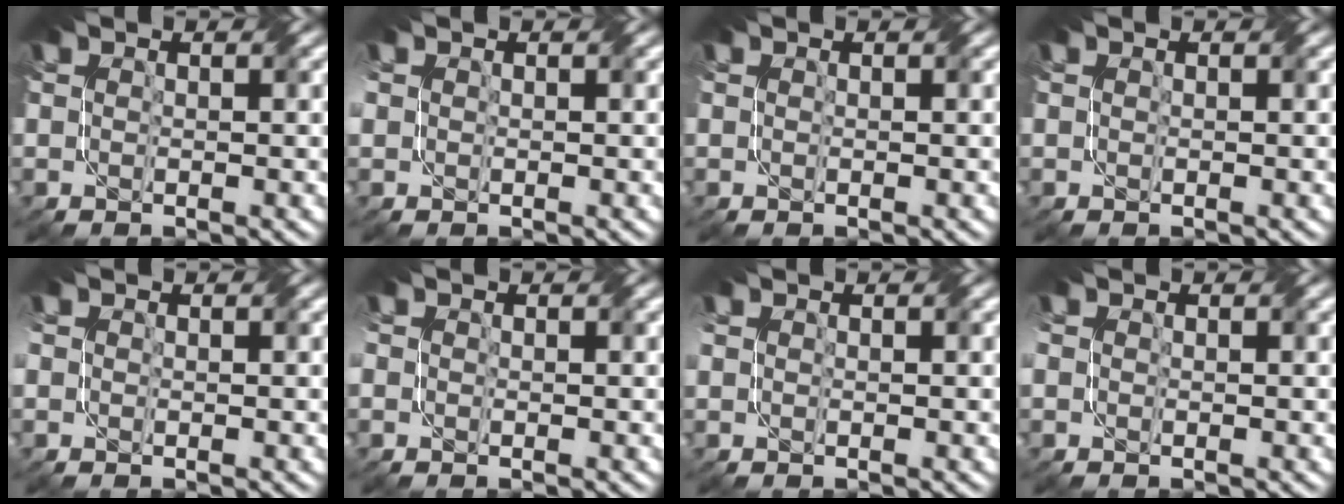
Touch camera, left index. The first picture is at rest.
{"total": 0.5, "force": [0.0, 0.4, 0.3], "torque": [-0.011, 0.006, -0.004]}
{"total": 0.0}
{"total": 0.0}
{"total": 1.5, "force": [0.3, 1.0, 1.1], "torque": [-0.017, 0.005, -0.003]}
{"total": 1.0, "force": [0.0, 0.8, 0.6], "torque": [-0.008, 0.005, -0.010]}
{"total": 1.0, "force": [0.3, 0.7, 0.7], "torque": [-0.015, 0.005, 0.006]}
{"total": 1.3, "force": [0.0, 0.9, 1.0], "torque": [-0.012, 0.003, -0.008]}